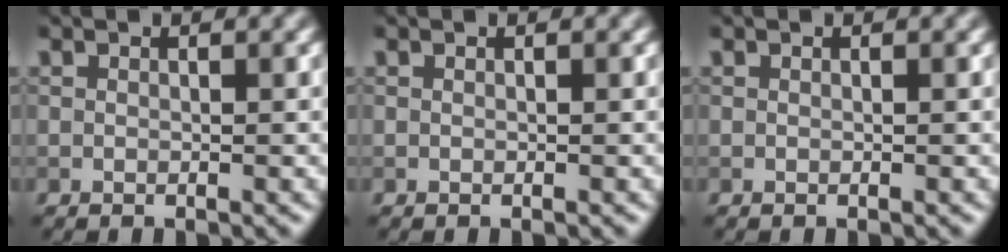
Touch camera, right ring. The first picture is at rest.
{"total": 0.0}
{"total": 0.0}